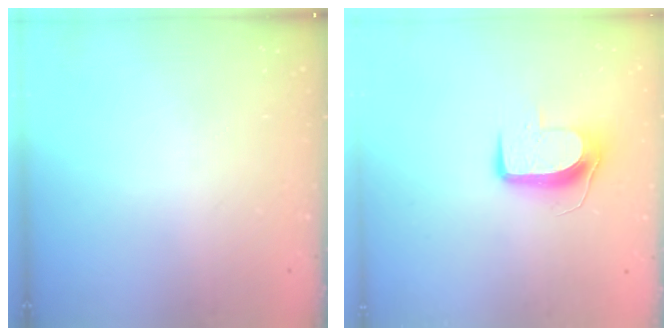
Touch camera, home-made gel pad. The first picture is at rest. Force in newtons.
{"total": 9.6, "press": 9.6, "slide": 0.3}